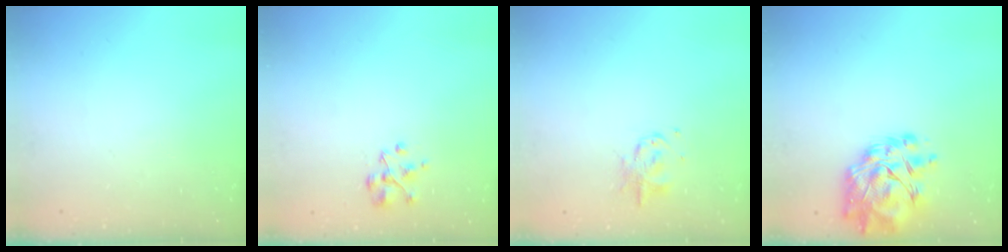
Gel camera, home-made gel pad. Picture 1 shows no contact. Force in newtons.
{"total": 2.9, "press": 2.9, "slide": 0.2}
{"total": 2.9, "press": 2.8, "slide": 0.4}
{"total": 10.5, "press": 9.7, "slide": 4.1}